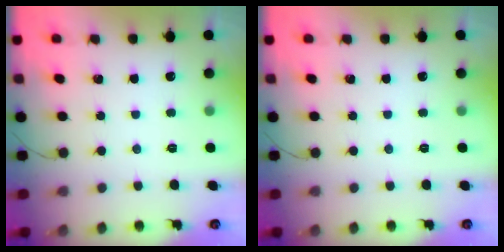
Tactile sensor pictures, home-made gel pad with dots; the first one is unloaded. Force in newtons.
{"total": 0.0}